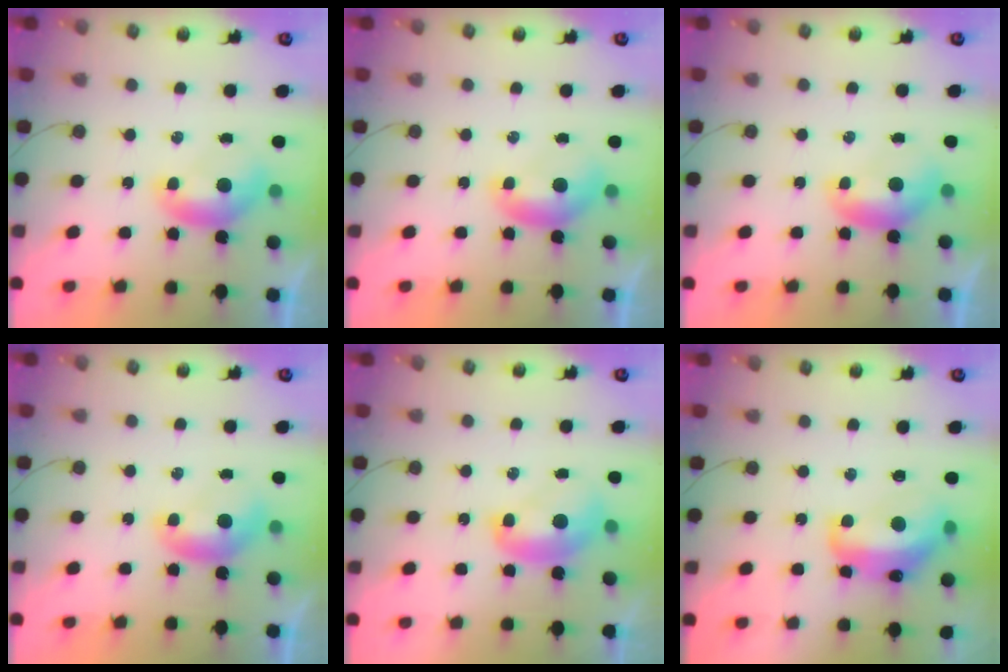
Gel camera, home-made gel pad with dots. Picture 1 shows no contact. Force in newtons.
{"total": 0.0}
{"total": 0.0}
{"total": 0.0}
{"total": 2.6, "press": 2.6, "slide": 0.3}
{"total": 8.9, "press": 8.9, "slide": 1.1}